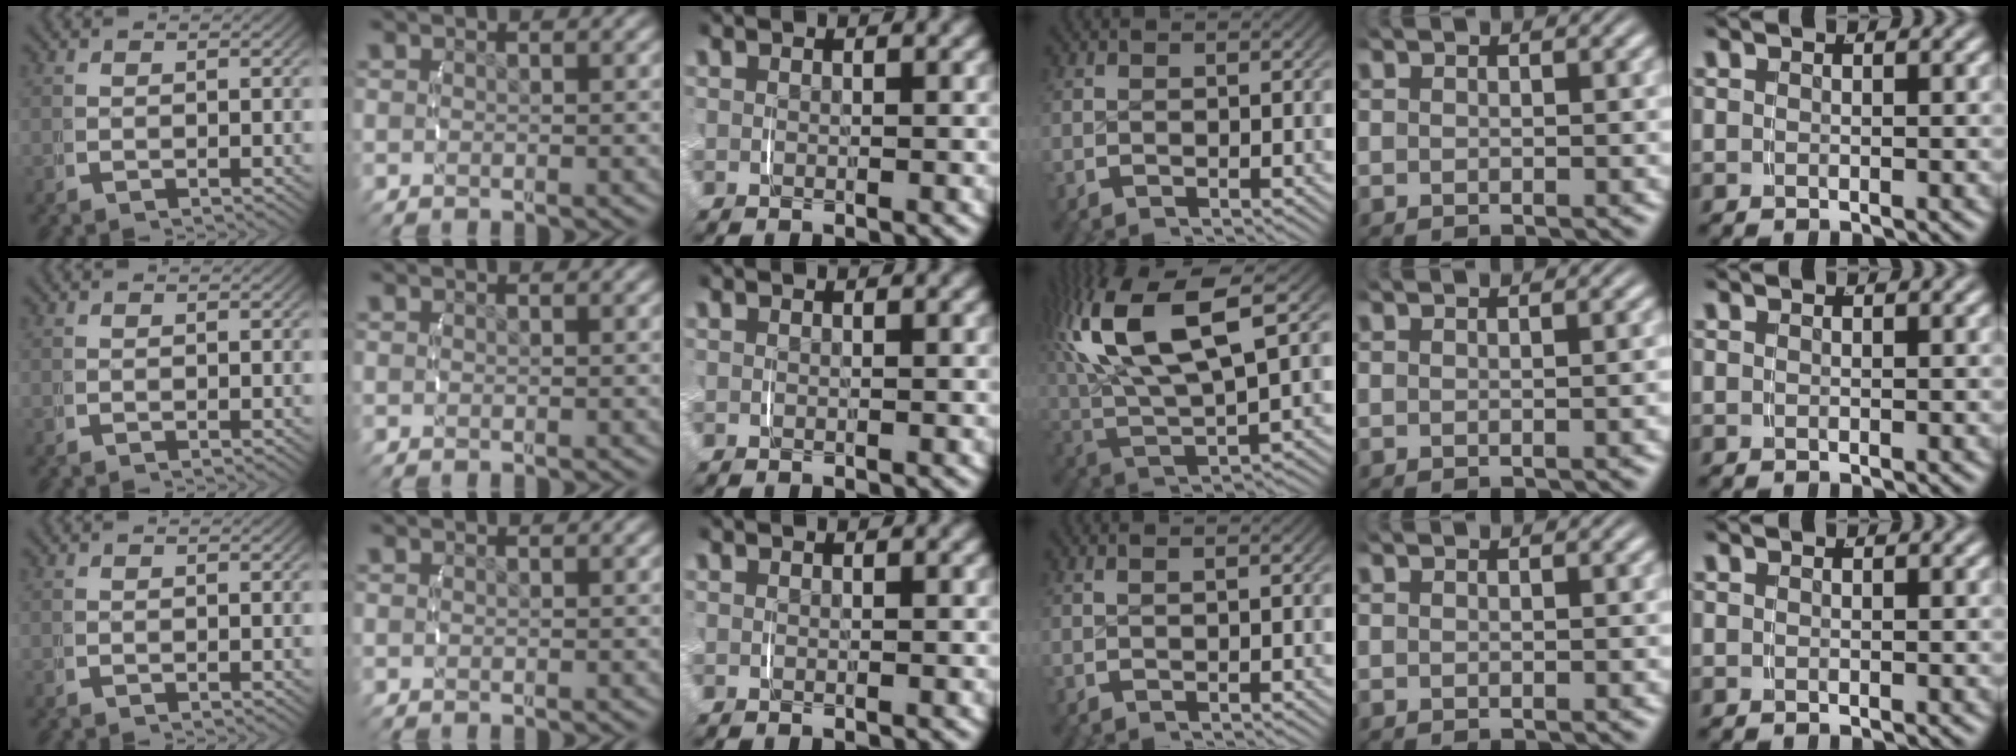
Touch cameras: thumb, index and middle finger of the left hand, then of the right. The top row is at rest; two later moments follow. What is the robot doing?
{"motion": "lift_and_place", "object": "string"}